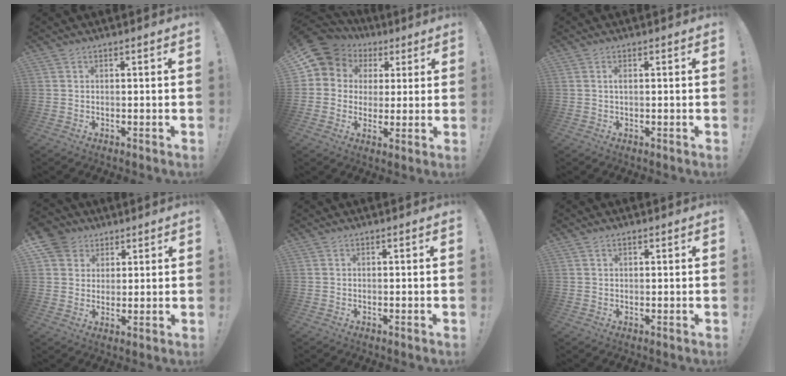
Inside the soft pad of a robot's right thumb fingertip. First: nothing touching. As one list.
[{"total": 9.0, "force": [3.5, 7.9, 2.4], "torque": [-0.035, -0.017, 0.073]}, {"total": 0.9, "force": [0.0, 0.1, 0.9], "torque": [-0.020, 0.001, 0.000]}, {"total": 7.7, "force": [4.2, 6.3, 1.3], "torque": [-0.024, -0.021, 0.086]}, {"total": 0.0}, {"total": 0.9, "force": [0.7, 0.5, 0.3], "torque": [0.002, -0.003, 0.012]}]